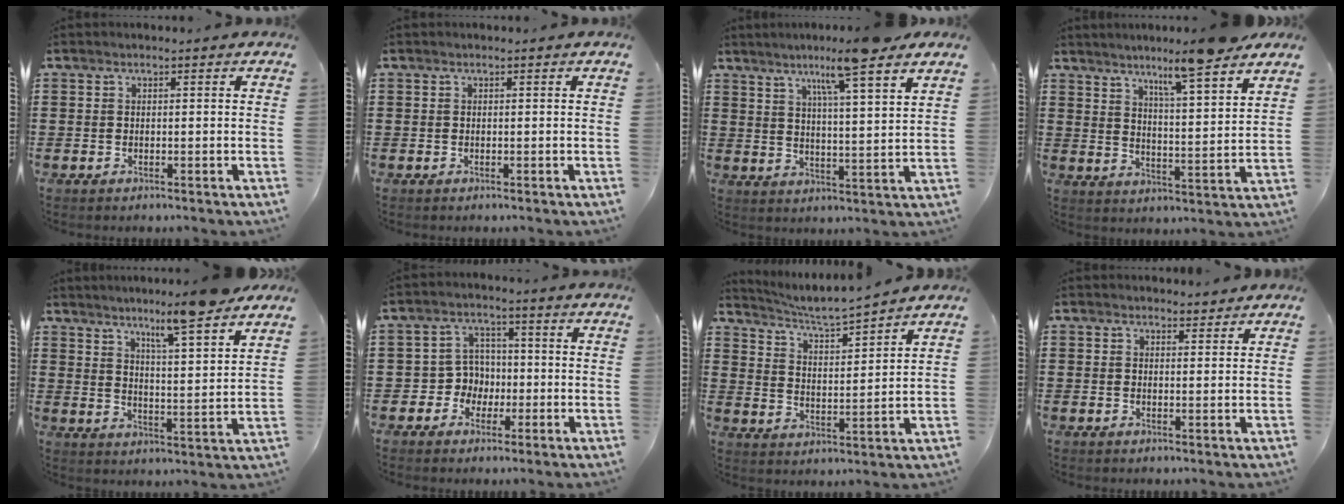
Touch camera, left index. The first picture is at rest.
{"total": 0.0}
{"total": 9.4, "force": [7.2, 0.0, 6.1], "torque": [-0.103, -0.031, 0.116]}
{"total": 8.4, "force": [7.0, 0.1, 4.6], "torque": [-0.076, -0.043, 0.114]}
{"total": 8.1, "force": [7.0, 0.1, 4.2], "torque": [-0.076, -0.042, 0.115]}
{"total": 4.9, "force": [-1.2, 4.6, 1.2], "torque": [-0.040, 0.013, -0.023]}
{"total": 4.7, "force": [4.4, -0.3, 1.5], "torque": [-0.052, -0.033, 0.070]}
{"total": 1.8, "force": [1.7, 0.6, 0.2], "torque": [0.000, 0.002, 0.032]}